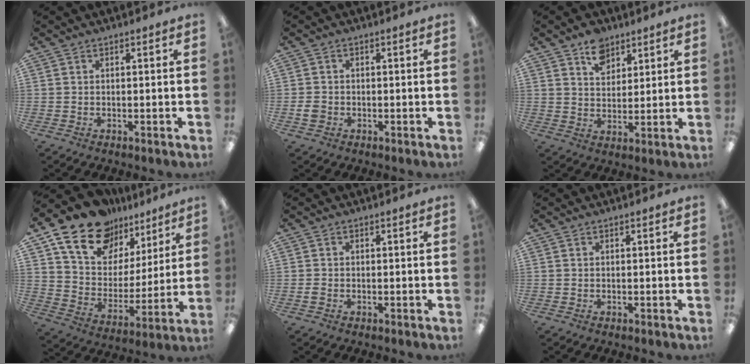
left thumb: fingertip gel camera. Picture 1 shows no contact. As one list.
[{"total": 2.2, "force": [-0.6, 1.8, 1.1], "torque": [-0.018, 0.004, -0.012]}, {"total": 8.2, "force": [5.5, 5.4, 2.9], "torque": [-0.030, -0.023, 0.096]}, {"total": 17.1, "force": [13.0, 9.6, 5.6], "torque": [-0.129, -0.087, 0.242]}, {"total": 1.0, "force": [-0.5, 0.7, 0.6], "torque": [-0.010, 0.002, -0.009]}, {"total": 0.0}]